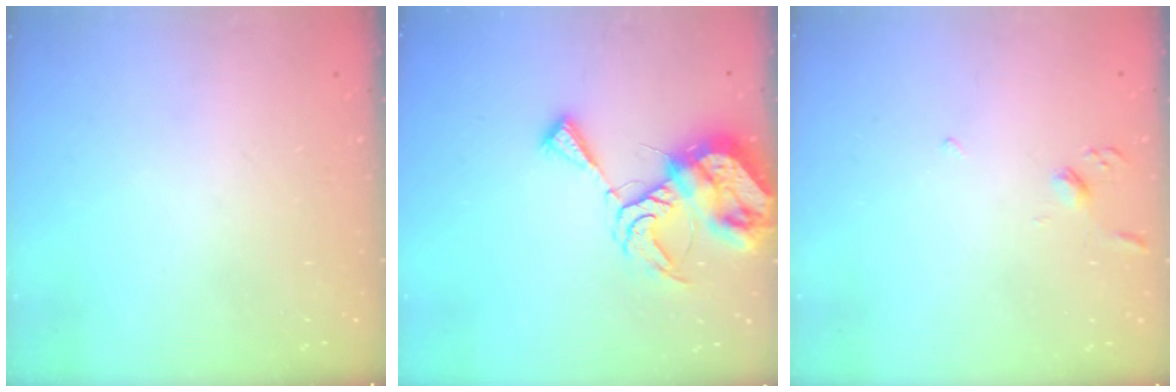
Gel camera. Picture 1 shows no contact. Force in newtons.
{"total": 11.5, "press": 11.4, "slide": 1.4}
{"total": 2.9, "press": 2.8, "slide": 0.7}